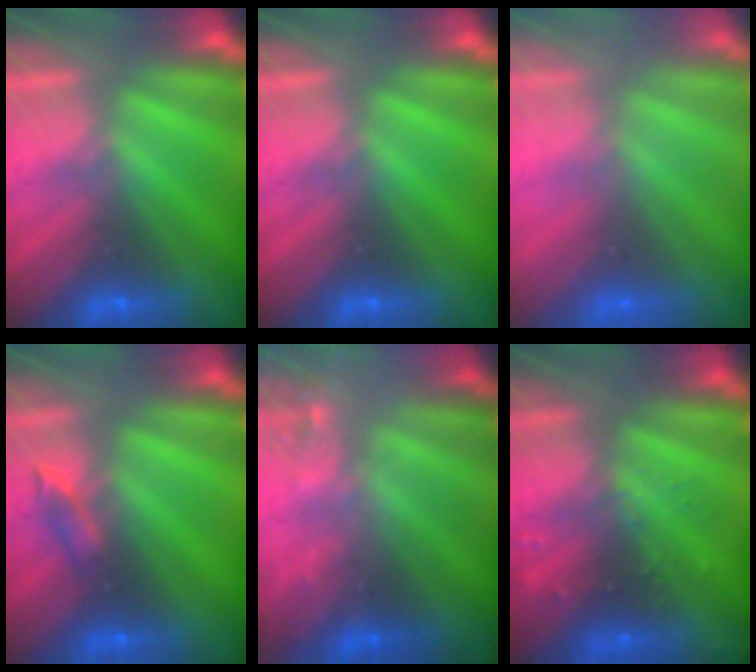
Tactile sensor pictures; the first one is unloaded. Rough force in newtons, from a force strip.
{"total": 0.0}
{"total": 2.9}
{"total": 2.2}
{"total": 2.2}
{"total": 2.7}